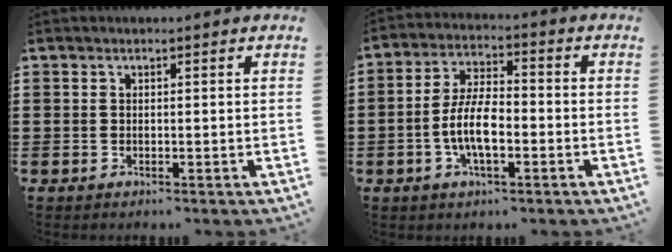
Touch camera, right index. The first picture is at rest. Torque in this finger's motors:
{"motor_torque": [2.12, 0.02, 0.88, 0.21]}